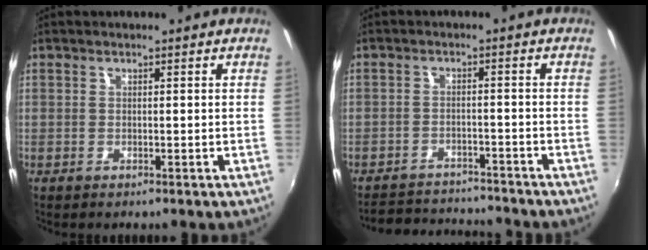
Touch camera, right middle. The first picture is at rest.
{"total": 11.2, "force": [-10.6, 1.9, 3.0], "torque": [-0.078, 0.004, -0.154]}